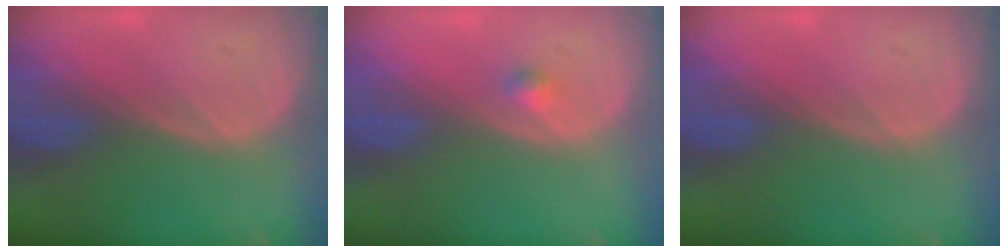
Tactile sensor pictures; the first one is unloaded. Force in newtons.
{"total": 1.3, "press": 1.1, "slide": 0.7}
{"total": 0.0}